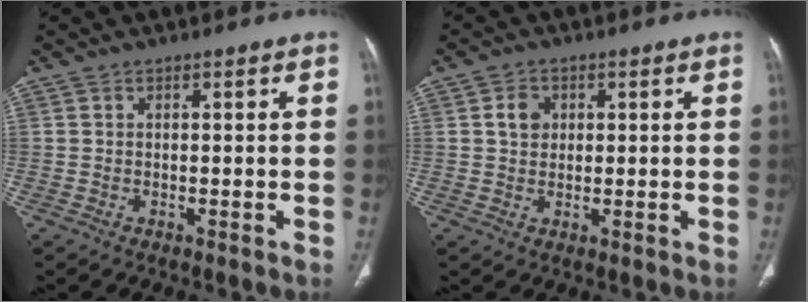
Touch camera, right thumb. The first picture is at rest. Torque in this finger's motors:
{"motor_torque": [-0.65, 0.48, 0.61, -0.42, 0.00]}